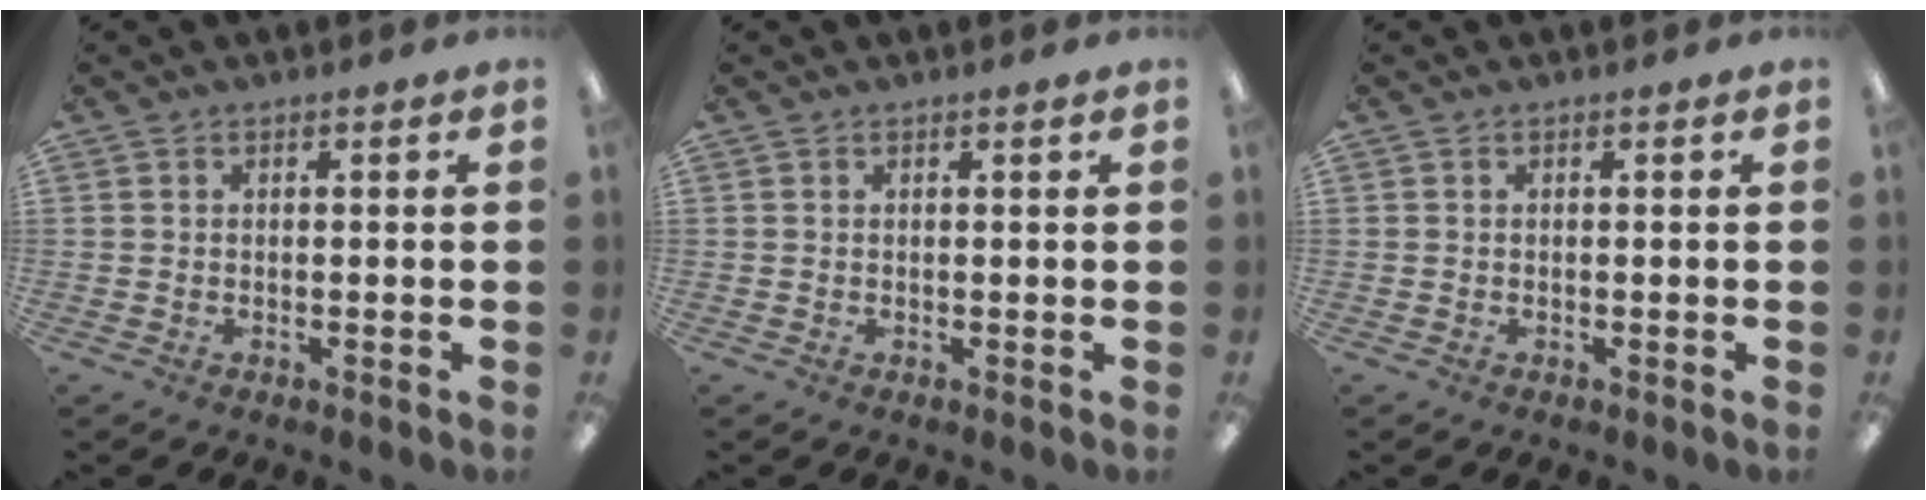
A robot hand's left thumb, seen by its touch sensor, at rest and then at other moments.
{"total": 0.5, "force": [0.3, 0.0, 0.4], "torque": [-0.007, 0.002, 0.005]}
{"total": 0.0}